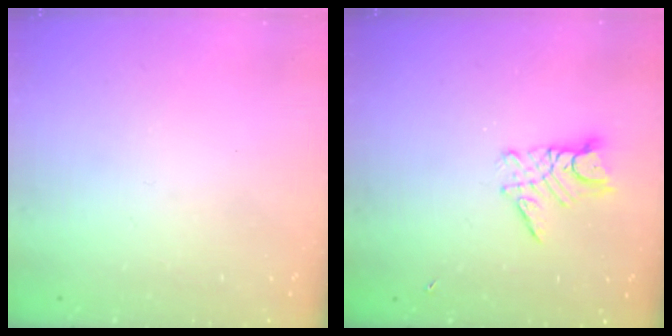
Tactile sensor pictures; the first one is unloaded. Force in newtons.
{"total": 9.3, "press": 9.3, "slide": 0.8}